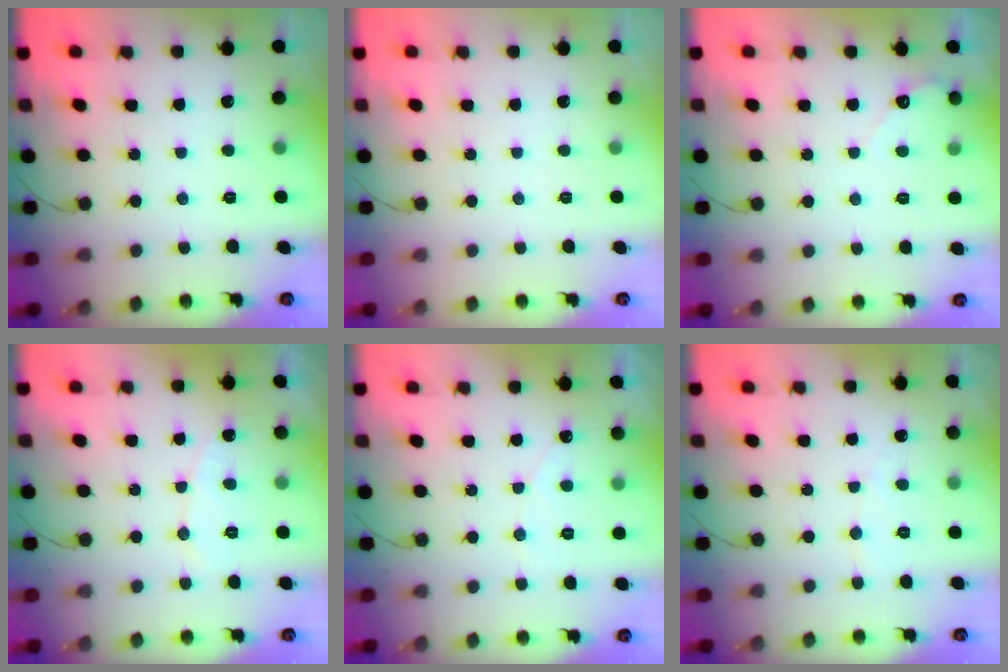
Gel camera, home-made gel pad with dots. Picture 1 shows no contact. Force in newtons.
{"total": 0.0}
{"total": 2.2, "press": 2.2, "slide": 0.1}
{"total": 5.2, "press": 5.2, "slide": 0.4}
{"total": 2.8, "press": 2.8, "slide": 0.2}
{"total": 2.5, "press": 2.5, "slide": 0.2}